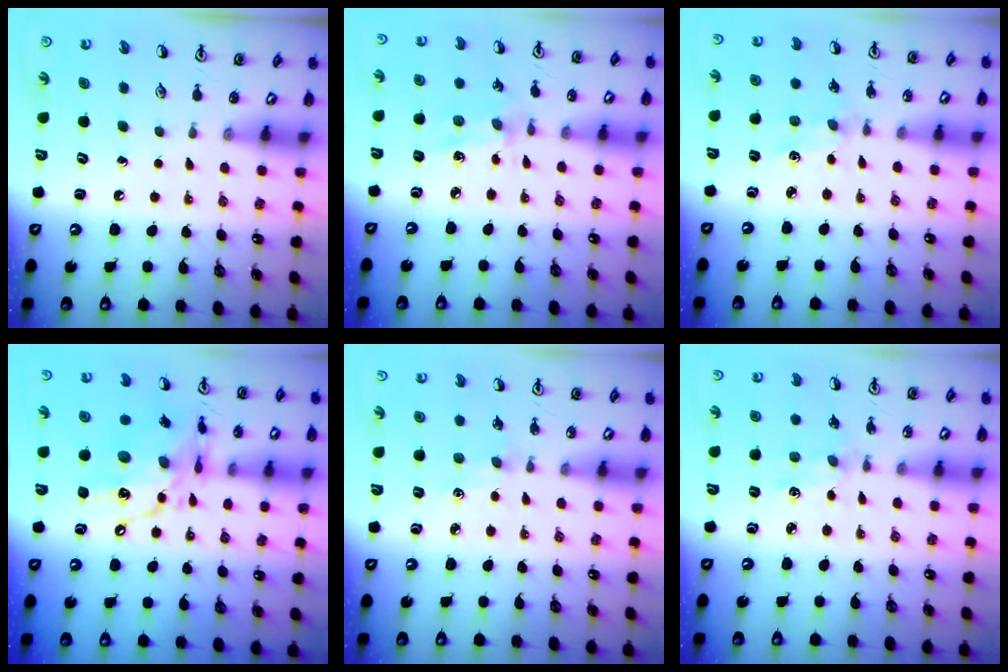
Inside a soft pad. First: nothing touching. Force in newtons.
{"total": 2.8, "press": 2.7, "slide": 0.7}
{"total": 1.8, "press": 1.8, "slide": 0.3}
{"total": 14.4, "press": 14.4, "slide": 1.1}
{"total": 1.2, "press": 1.2, "slide": 0.3}
{"total": 1.8, "press": 1.8, "slide": 0.3}